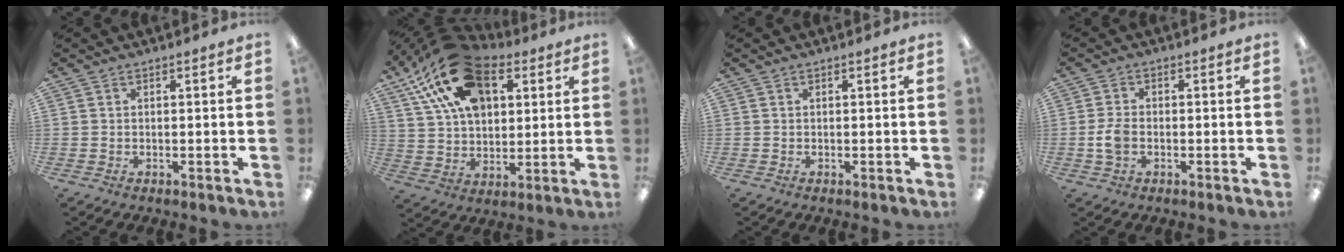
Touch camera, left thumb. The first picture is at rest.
{"total": 21.6, "force": [11.4, 13.1, 12.8], "torque": [-0.238, -0.034, 0.206]}
{"total": 0.0}
{"total": 4.6, "force": [-0.8, 2.9, 3.5], "torque": [-0.078, 0.000, -0.018]}